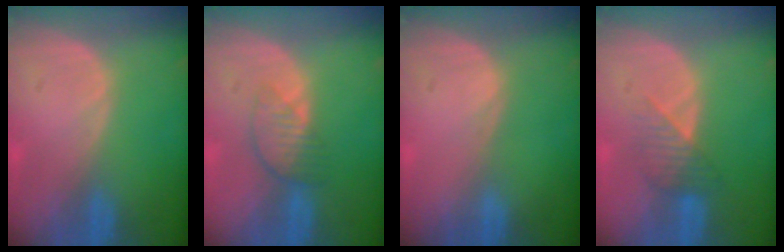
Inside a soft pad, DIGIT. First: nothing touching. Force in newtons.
{"total": 4.0, "press": 3.5, "slide": 1.8}
{"total": 0.0}
{"total": 3.5, "press": 3.3, "slide": 1.2}